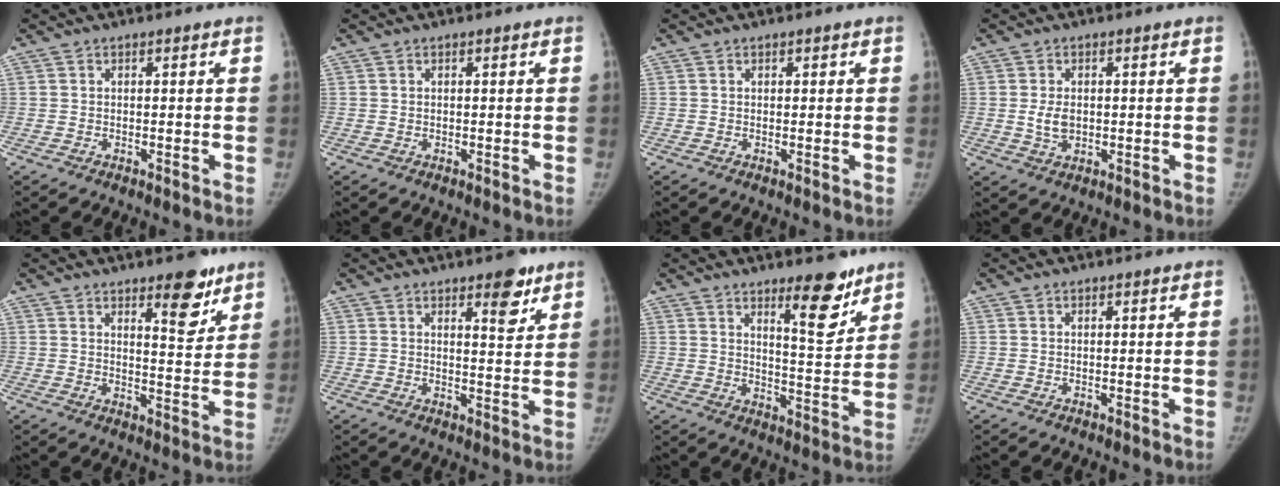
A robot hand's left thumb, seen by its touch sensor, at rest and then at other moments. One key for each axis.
{"total": 0.0}
{"total": 0.5, "fx": 0.3, "fy": 0.4, "fz": 0.2, "tx": 0.003, "ty": -0.001, "tz": 0.004}
{"total": 3.7, "fx": 0.1, "fy": 2.5, "fz": 2.8, "tx": -0.047, "ty": -0.004, "tz": 0.008}
{"total": 8.6, "fx": 5.6, "fy": 3.0, "fz": 5.8, "tx": -0.052, "ty": -0.038, "tz": 0.079}
{"total": 6.1, "fx": 3.8, "fy": 2.2, "fz": 4.2, "tx": -0.036, "ty": -0.023, "tz": 0.050}
{"total": 10.2, "fx": 7.0, "fy": 3.0, "fz": 6.9, "tx": -0.074, "ty": -0.056, "tz": 0.107}
{"total": 0.0}